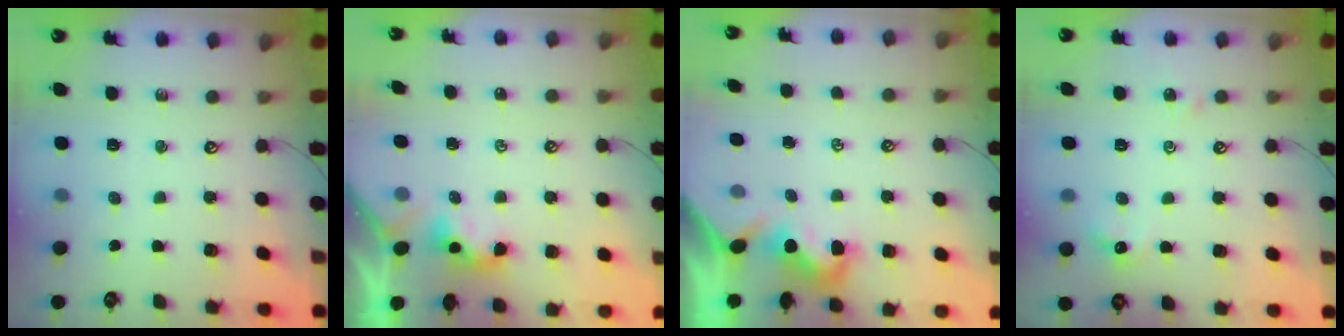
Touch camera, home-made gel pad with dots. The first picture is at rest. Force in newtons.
{"total": 2.2, "press": 2.2, "slide": 0.2}
{"total": 1.7, "press": 1.6, "slide": 0.6}
{"total": 3.6, "press": 3.5, "slide": 0.7}